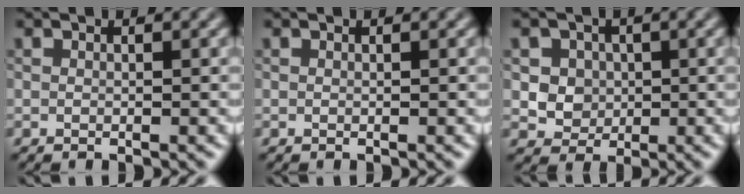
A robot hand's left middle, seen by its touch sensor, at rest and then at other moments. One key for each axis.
{"total": 0.0}
{"total": 4.2, "fx": 1.0, "fy": 3.7, "fz": 1.8, "tx": -0.025, "ty": 0.009, "tz": 0.018}